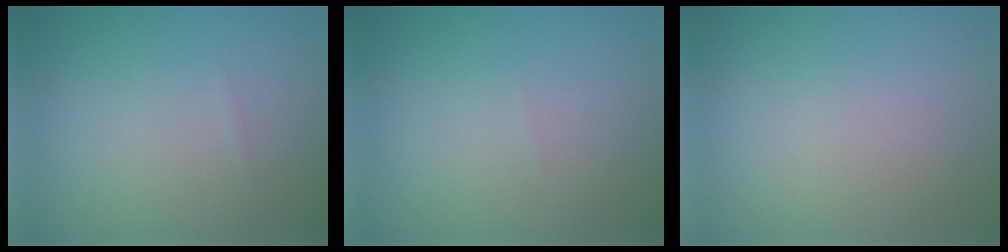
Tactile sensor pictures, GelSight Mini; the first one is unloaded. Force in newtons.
{"total": 0.0}
{"total": 0.0}